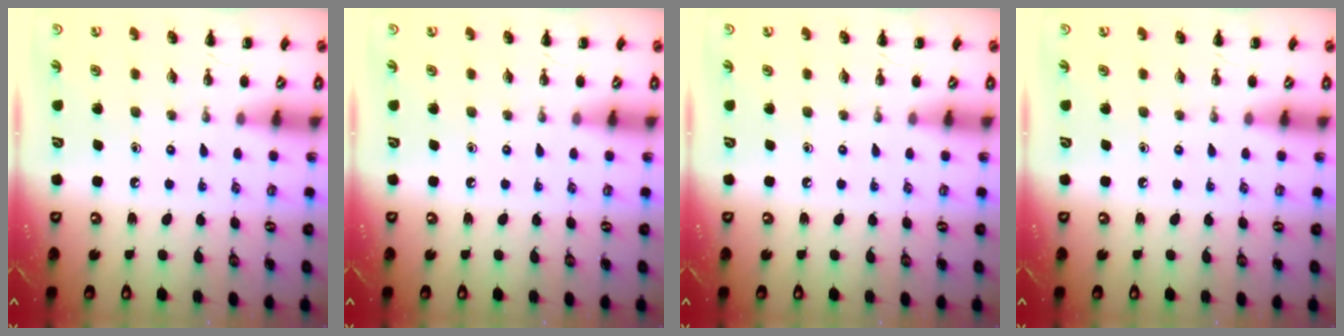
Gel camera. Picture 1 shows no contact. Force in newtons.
{"total": 0.0}
{"total": 0.0}
{"total": 0.0}